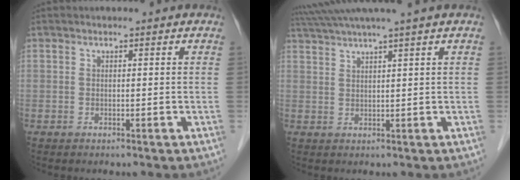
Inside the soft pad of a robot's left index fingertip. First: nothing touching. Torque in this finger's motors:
{"motor_torque": [0.22, -0.36, 0.80, 0.21]}